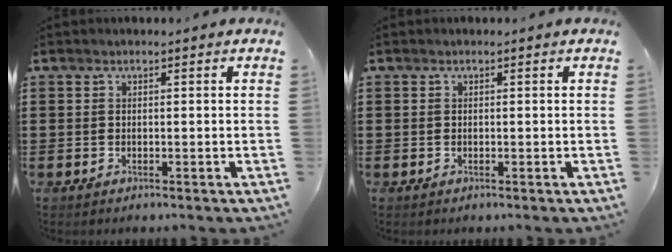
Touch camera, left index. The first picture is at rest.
{"total": 0.0}